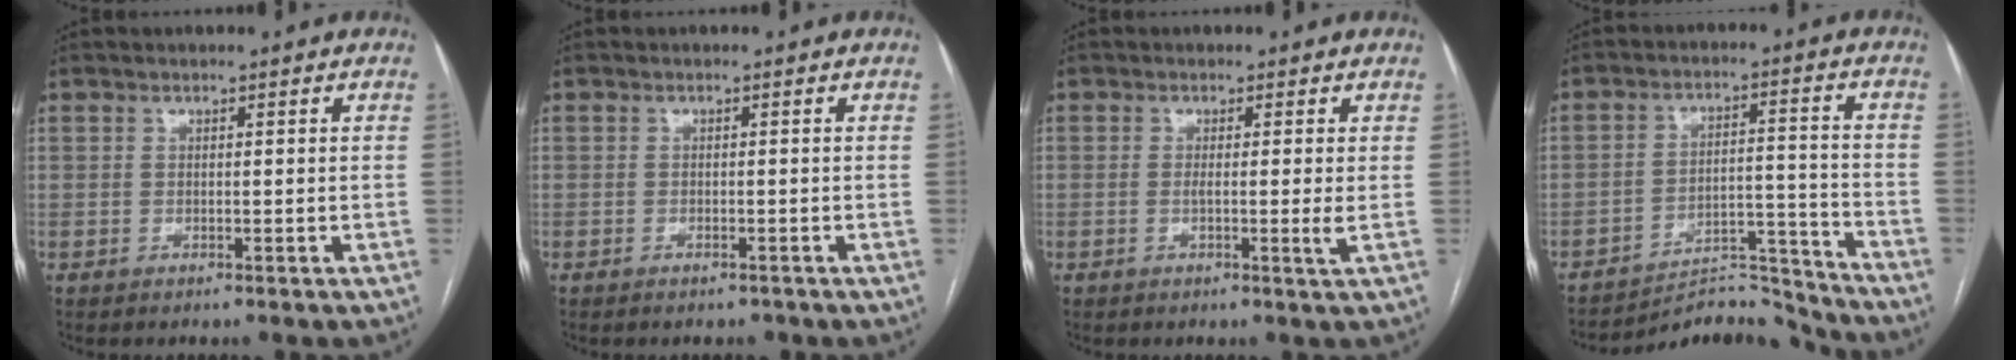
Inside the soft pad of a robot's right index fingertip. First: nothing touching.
{"total": 1.0, "force": [-0.8, 0.4, 0.3], "torque": [-0.009, -0.001, -0.009]}
{"total": 2.6, "force": [-0.2, -0.4, 2.6], "torque": [-0.045, -0.005, -0.005]}
{"total": 9.7, "force": [-9.5, 1.3, -1.1], "torque": [0.032, 0.047, -0.147]}